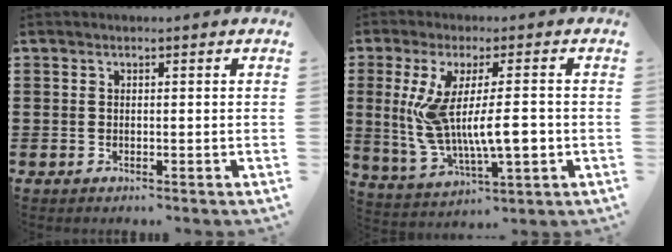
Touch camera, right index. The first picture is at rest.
{"total": 13.1, "force": [-0.1, 4.4, 12.4], "torque": [-0.255, -0.010, -0.004]}